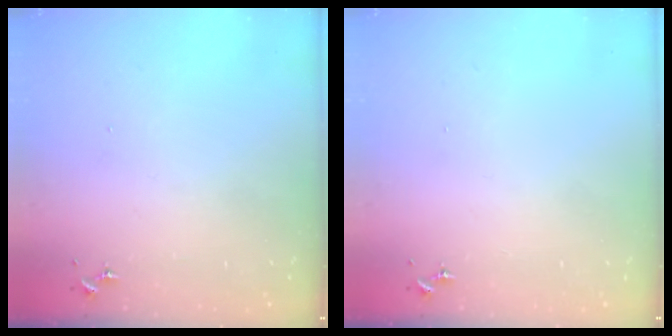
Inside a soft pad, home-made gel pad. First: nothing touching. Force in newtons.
{"total": 0.0}